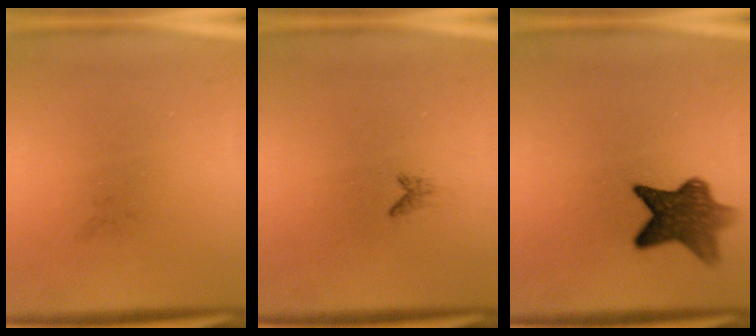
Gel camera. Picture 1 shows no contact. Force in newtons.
{"total": 0.6}
{"total": 8.3}